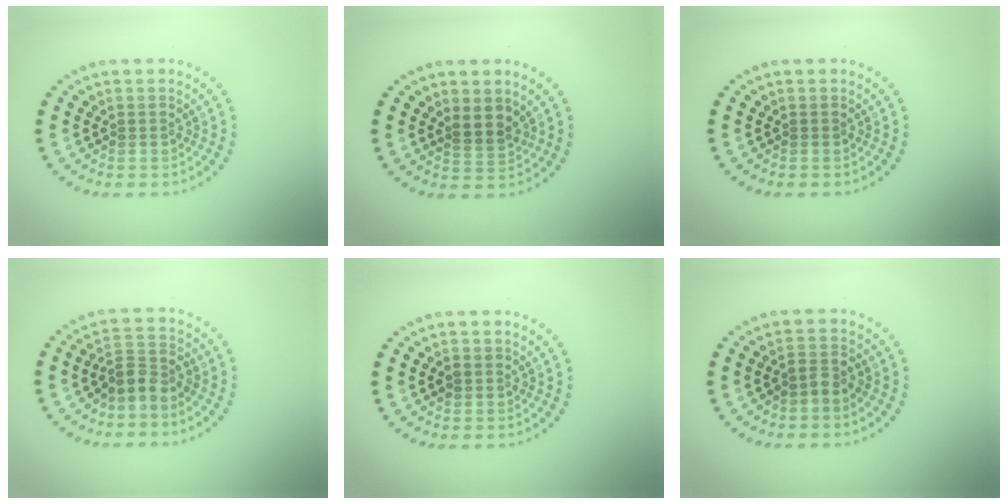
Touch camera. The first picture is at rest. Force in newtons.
{"total": 1.8, "press": 1.4, "slide": 1.1}
{"total": 0.0}
{"total": 2.6, "press": 2.0, "slide": 1.6}
{"total": 1.0, "press": 1.0, "slide": 0.3}
{"total": 1.6, "press": 1.3, "slide": 0.9}